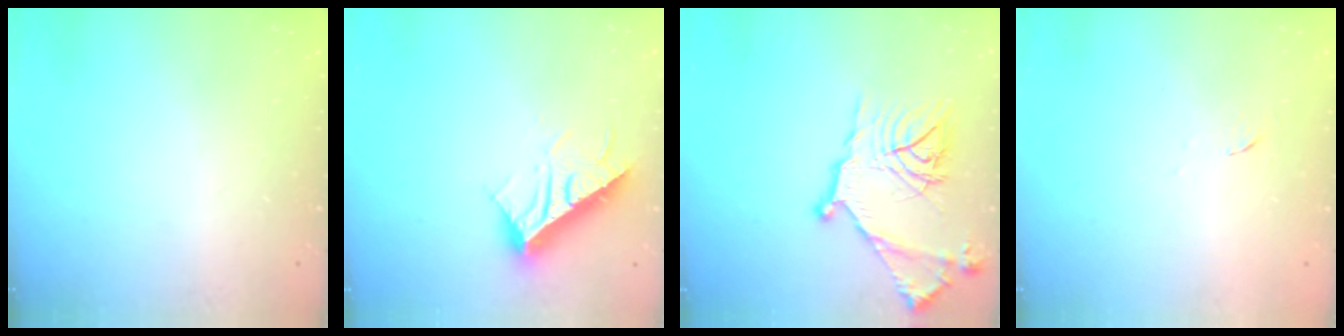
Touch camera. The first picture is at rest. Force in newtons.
{"total": 16.3, "press": 16.3, "slide": 0.3}
{"total": 17.4, "press": 17.4, "slide": 0.5}
{"total": 3.7, "press": 3.4, "slide": 1.3}